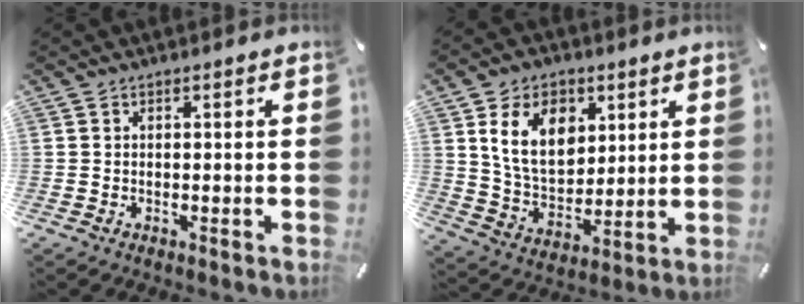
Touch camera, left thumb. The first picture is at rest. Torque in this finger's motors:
{"motor_torque": [0.86, 0.86, 1.68, -1.09, 0.13]}